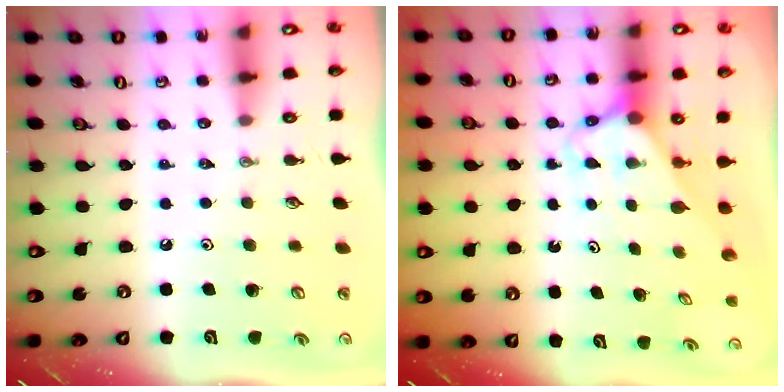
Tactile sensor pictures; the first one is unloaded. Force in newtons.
{"total": 2.6, "press": 2.6, "slide": 0.1}